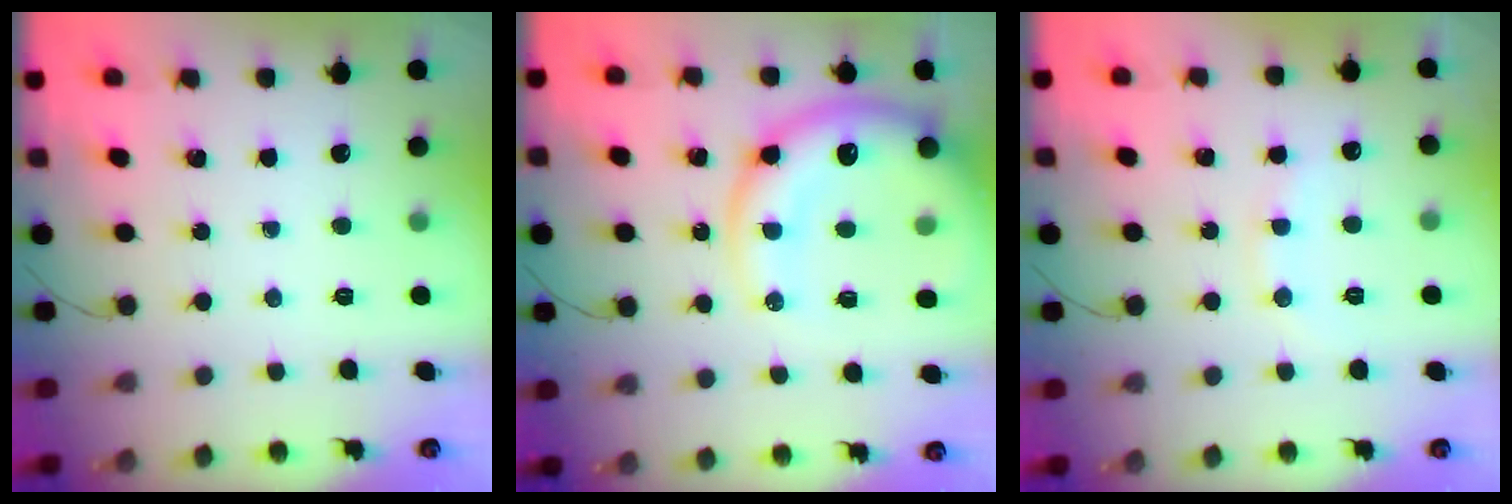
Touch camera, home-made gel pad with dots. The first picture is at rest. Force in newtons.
{"total": 17.5, "press": 16.9, "slide": 4.5}
{"total": 9.2, "press": 9.1, "slide": 1.5}